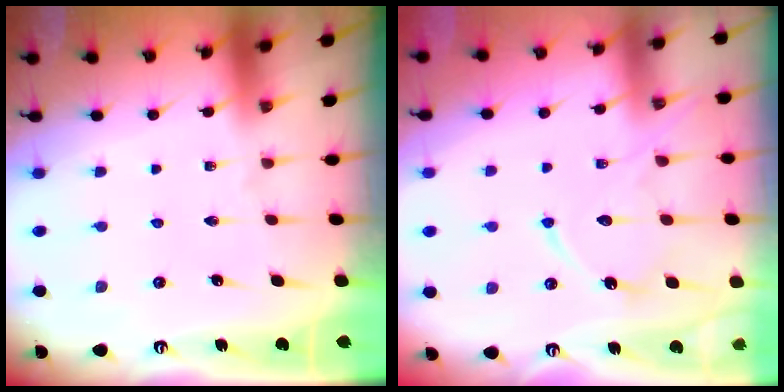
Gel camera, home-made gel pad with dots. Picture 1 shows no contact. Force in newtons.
{"total": 12.4, "press": 12.4, "slide": 1.0}